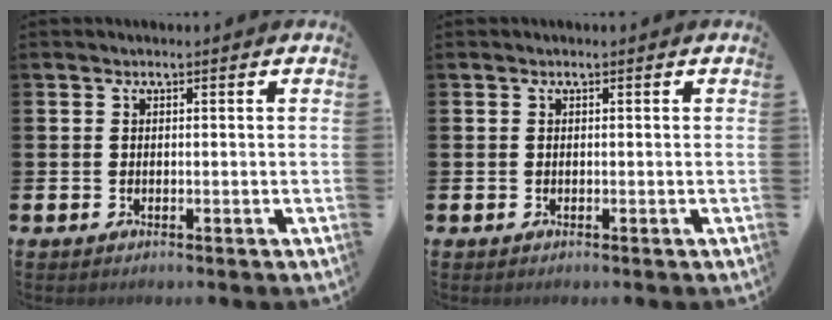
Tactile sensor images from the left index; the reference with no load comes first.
{"total": 0.0}